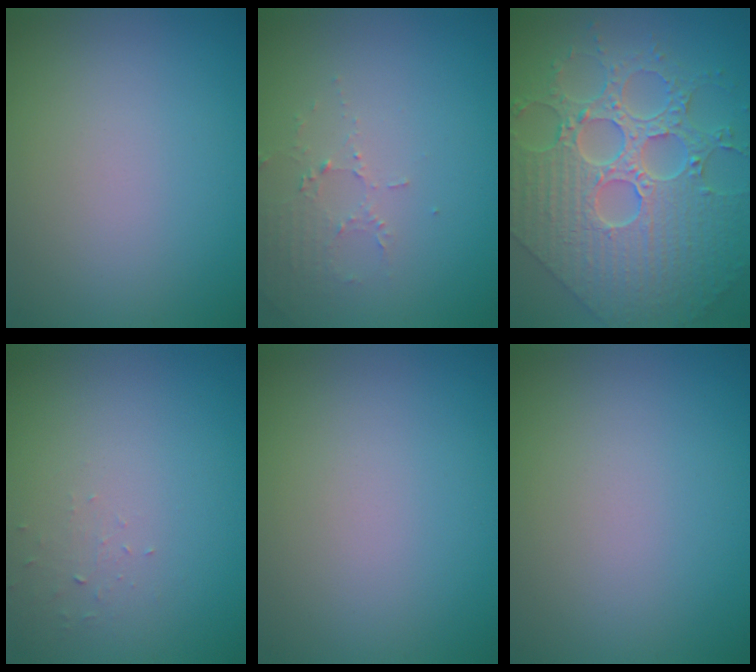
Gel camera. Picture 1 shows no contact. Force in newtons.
{"total": 1.9, "press": 1.8, "slide": 0.4}
{"total": 9.5, "press": 7.1, "slide": 6.3}
{"total": 0.6, "press": 0.3, "slide": 0.6}
{"total": 0.0}
{"total": 0.0}